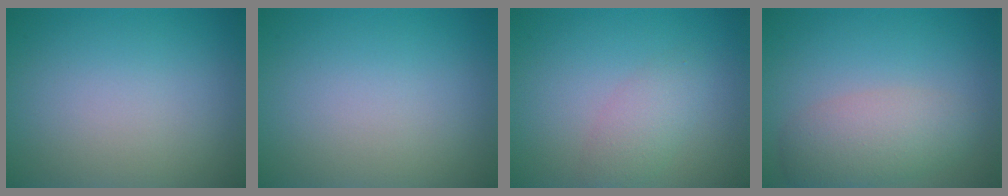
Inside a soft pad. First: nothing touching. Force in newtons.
{"total": 0.0}
{"total": 2.2, "press": 2.2, "slide": 0.2}
{"total": 4.1, "press": 4.1, "slide": 0.1}